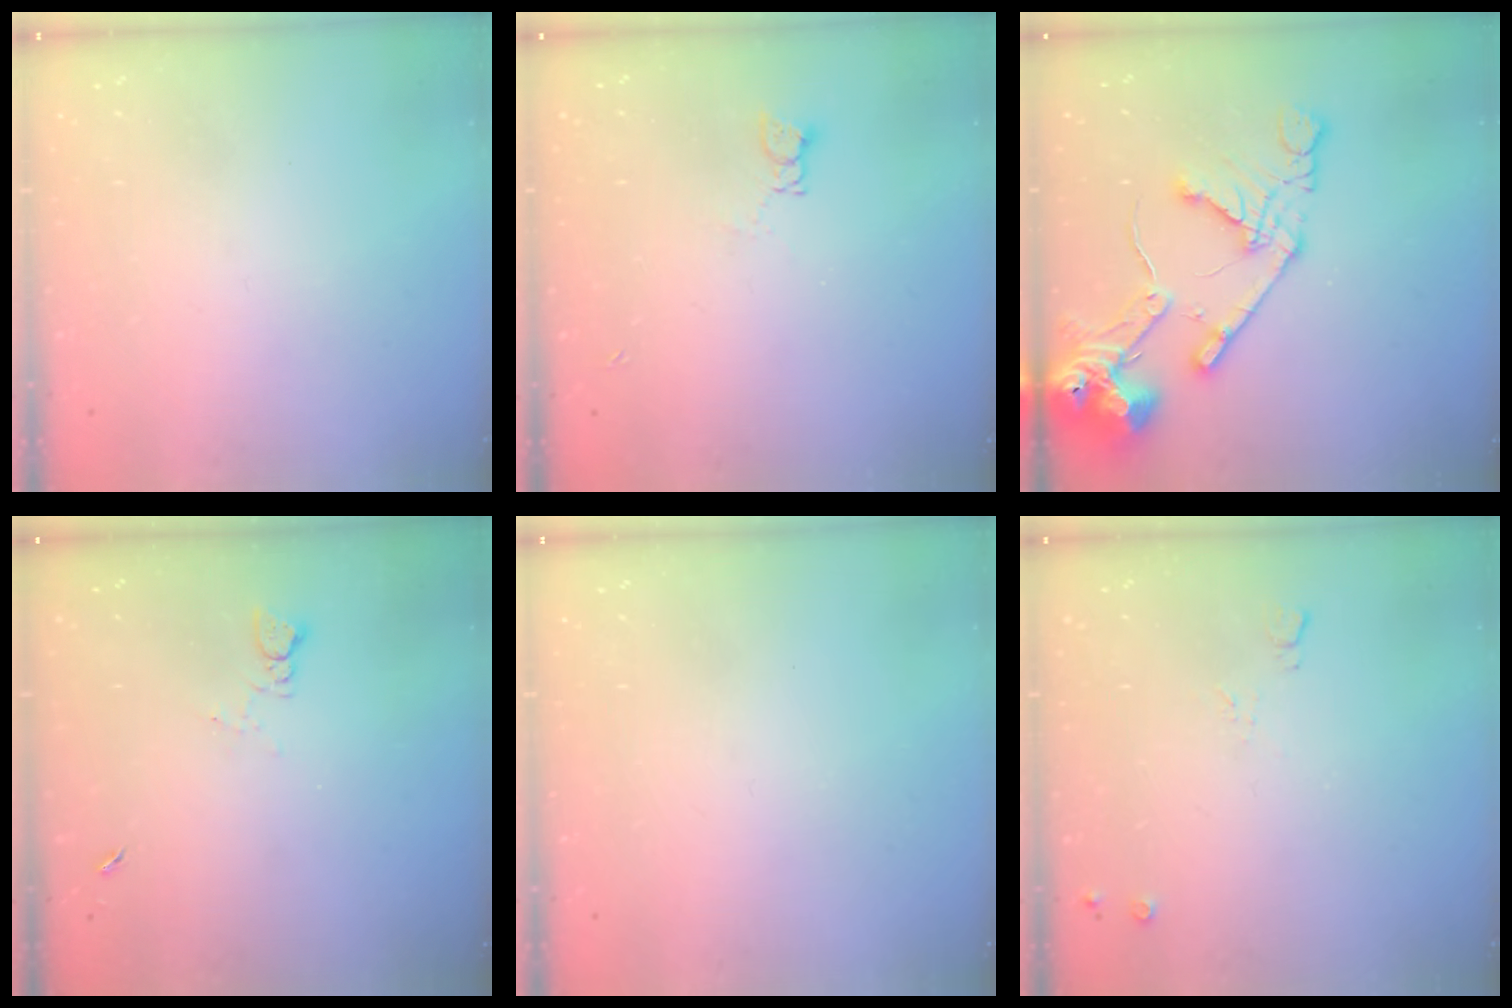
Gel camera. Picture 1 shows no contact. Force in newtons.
{"total": 2.0, "press": 2.0, "slide": 0.3}
{"total": 16.1, "press": 16.0, "slide": 1.8}
{"total": 2.1, "press": 2.0, "slide": 0.3}
{"total": 0.0}
{"total": 5.2, "press": 5.1, "slide": 1.1}